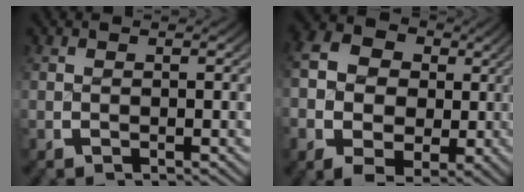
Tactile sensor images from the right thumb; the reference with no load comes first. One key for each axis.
{"total": 13.0, "fx": 1.2, "fy": 10.5, "fz": 7.6, "tx": -0.161, "ty": -0.025, "tz": 0.018}